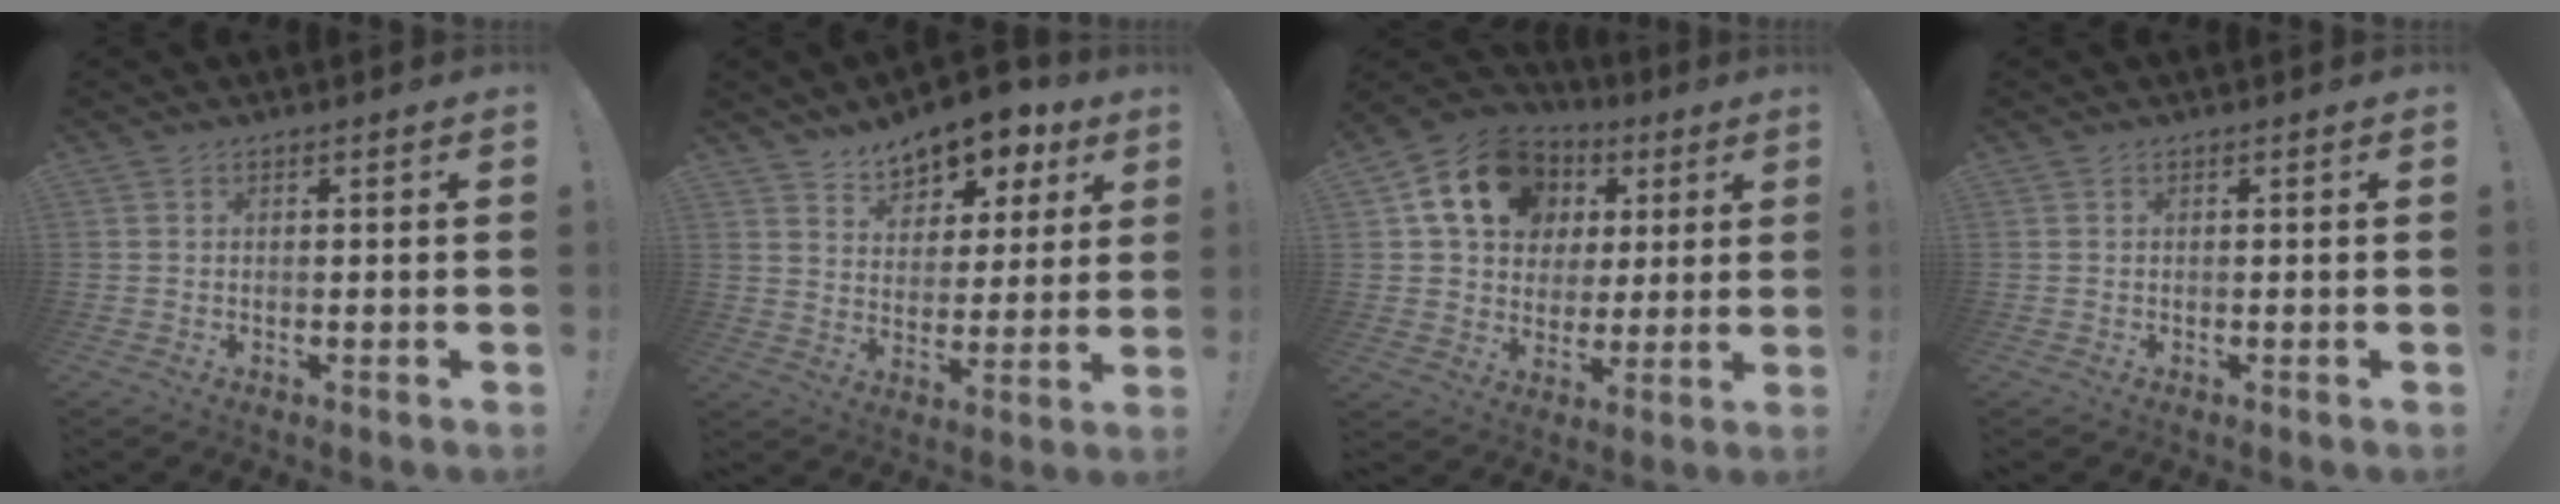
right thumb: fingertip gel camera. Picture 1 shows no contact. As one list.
[{"total": 9.8, "force": [7.9, 4.9, 2.9], "torque": [-0.039, -0.064, 0.143]}, {"total": 17.8, "force": [7.2, 13.7, 8.7], "torque": [-0.128, -0.025, 0.147]}, {"total": 0.0}]